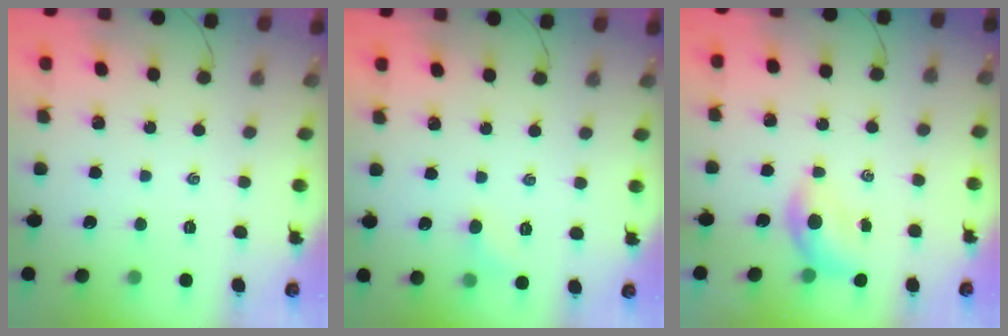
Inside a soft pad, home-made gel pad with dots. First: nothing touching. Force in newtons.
{"total": 4.4, "press": 4.1, "slide": 1.4}
{"total": 4.8, "press": 4.7, "slide": 0.7}